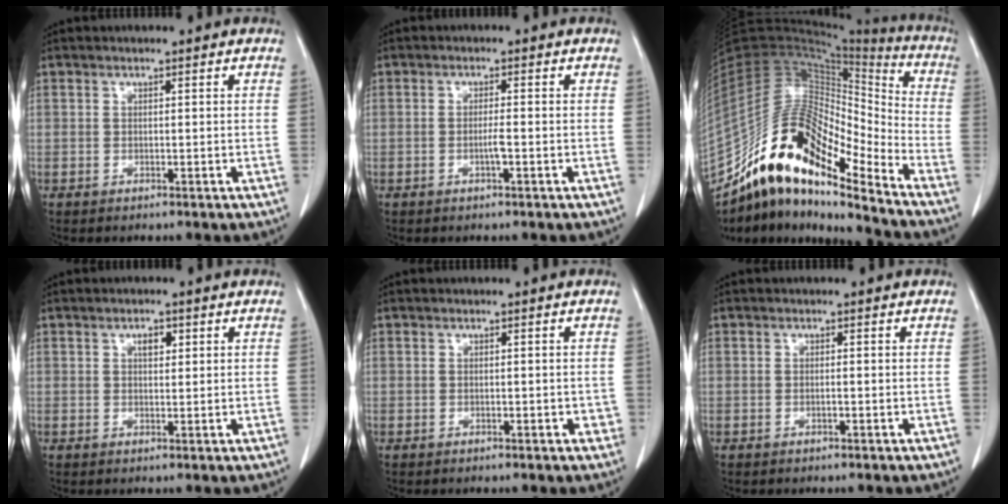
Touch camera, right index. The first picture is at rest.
{"total": 1.9, "force": [-0.7, -0.1, 1.8], "torque": [-0.036, -0.001, -0.013]}
{"total": 20.1, "force": [-15.2, 4.4, 12.5], "torque": [-0.249, 0.033, -0.276]}
{"total": 2.0, "force": [0.8, 1.0, 1.5], "torque": [-0.024, -0.001, 0.012]}
{"total": 1.4, "force": [-0.4, 0.7, 1.2], "torque": [-0.015, 0.003, -0.003]}
{"total": 0.6, "force": [-0.2, 0.0, 0.6], "torque": [-0.012, 0.001, -0.003]}